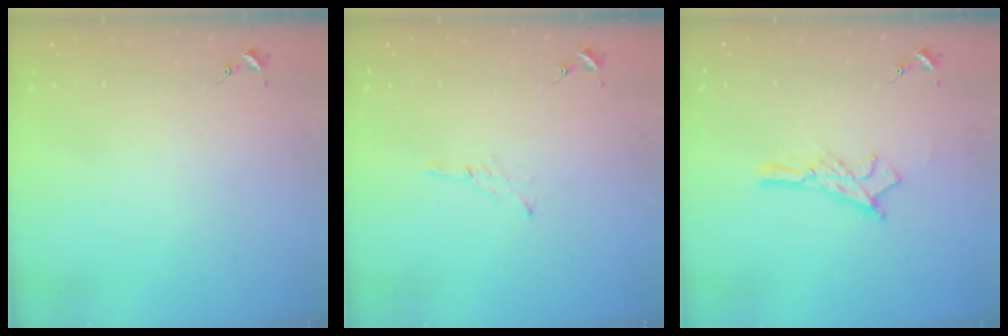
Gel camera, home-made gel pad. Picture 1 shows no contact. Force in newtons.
{"total": 2.6, "press": 2.6, "slide": 0.3}
{"total": 12.9, "press": 12.8, "slide": 1.0}